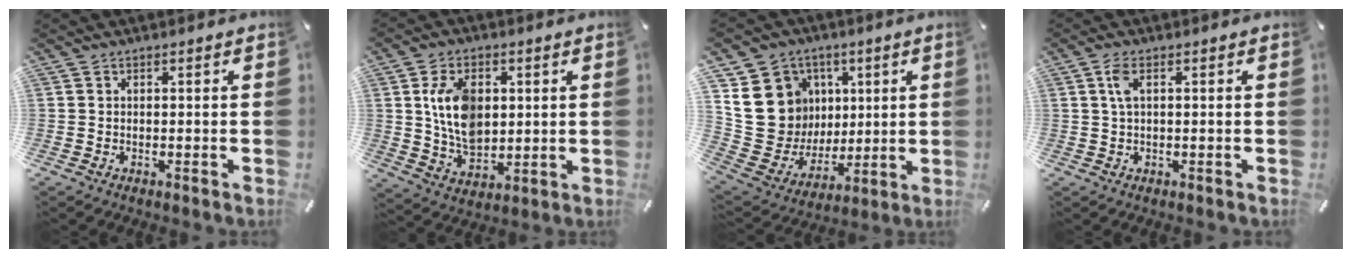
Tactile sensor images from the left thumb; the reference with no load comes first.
{"total": 11.5, "force": [2.6, 8.0, 7.8], "torque": [-0.168, 0.005, 0.049]}
{"total": 17.1, "force": [4.7, 15.8, 4.8], "torque": [-0.071, -0.033, 0.113]}
{"total": 3.2, "force": [0.9, 1.0, 3.0], "torque": [-0.070, 0.004, 0.011]}